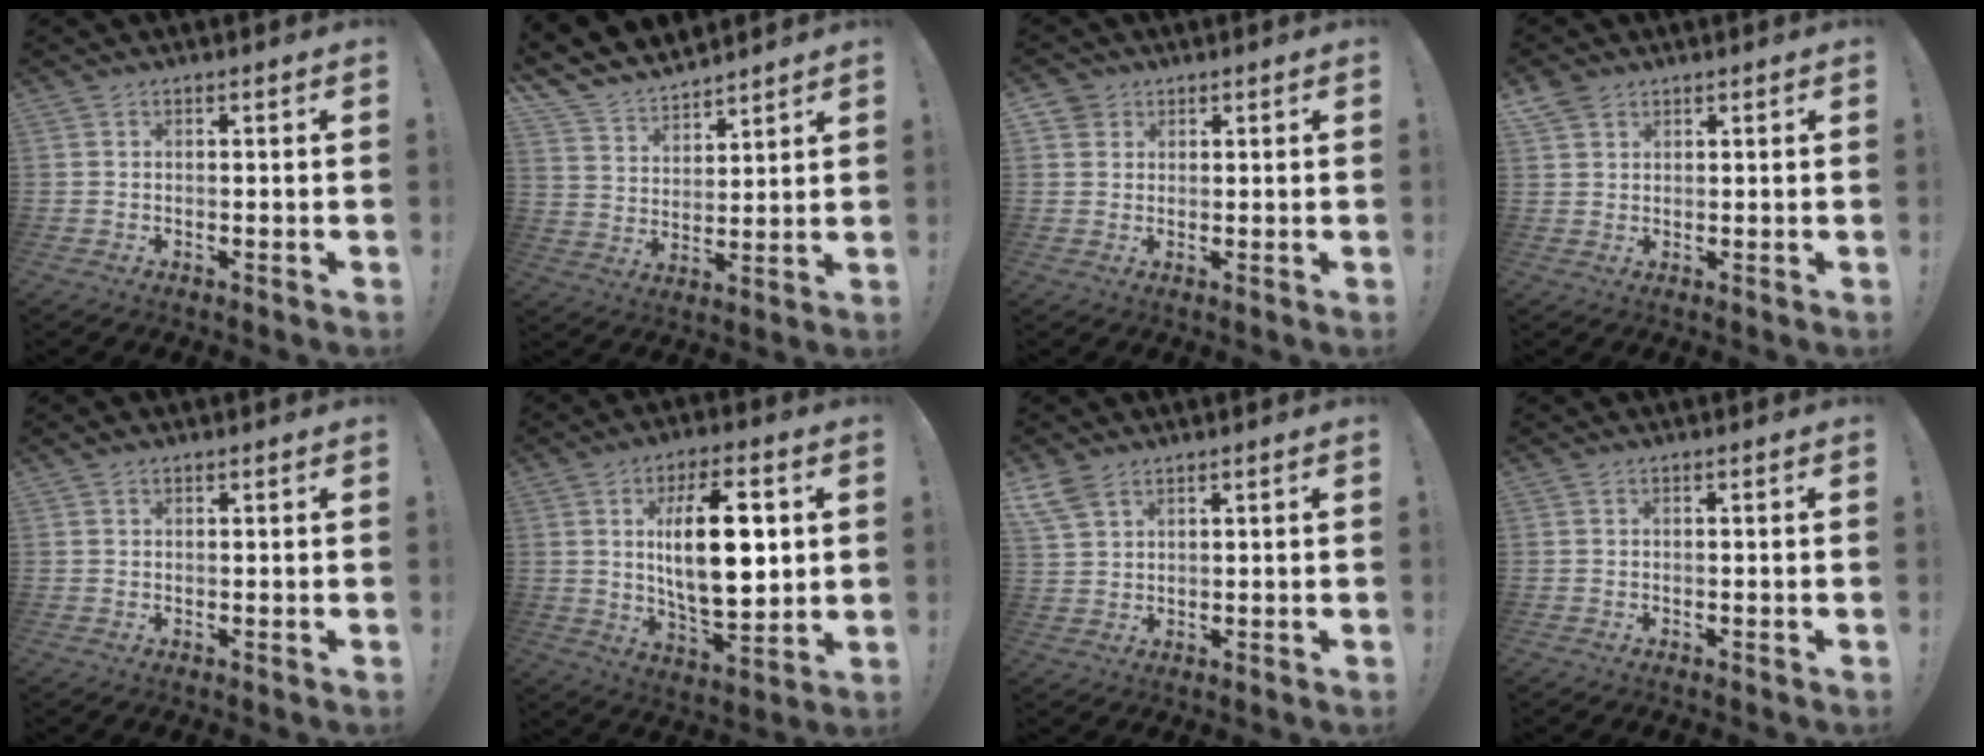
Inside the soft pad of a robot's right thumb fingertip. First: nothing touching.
{"total": 8.9, "force": [8.0, 3.6, 1.3], "torque": [-0.041, -0.075, 0.154]}
{"total": 3.3, "force": [1.8, 2.7, 0.4], "torque": [-0.001, -0.006, 0.032]}
{"total": 3.6, "force": [2.6, 2.2, 1.0], "torque": [-0.011, -0.015, 0.048]}
{"total": 1.0, "force": [0.8, 0.5, 0.3], "torque": [0.010, -0.007, 0.013]}
{"total": 18.7, "force": [3.6, 8.1, 16.5], "torque": [-0.270, -0.006, 0.046]}
{"total": 5.5, "force": [3.8, 2.8, 2.8], "torque": [-0.054, -0.015, 0.076]}
{"total": 0.0}